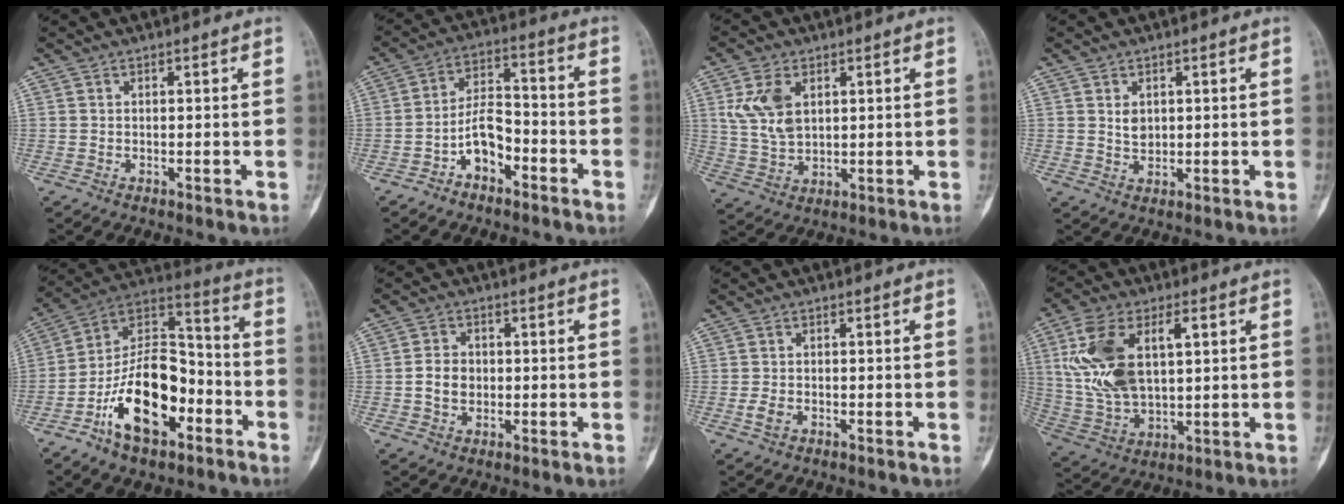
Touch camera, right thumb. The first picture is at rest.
{"total": 8.1, "force": [-4.2, 4.6, 5.2], "torque": [-0.079, 0.049, -0.077]}
{"total": 8.6, "force": [2.8, 5.4, 6.0], "torque": [-0.111, -0.007, 0.063]}
{"total": 2.8, "force": [0.8, 2.0, 1.7], "torque": [-0.020, -0.007, 0.019]}
{"total": 19.6, "force": [-8.1, 10.8, 14.2], "torque": [-0.214, 0.077, -0.139]}
{"total": 4.9, "force": [-0.4, 3.9, 2.9], "torque": [-0.039, 0.007, -0.007]}
{"total": 2.2, "force": [-0.9, 1.4, 1.5], "torque": [-0.036, 0.003, -0.015]}
{"total": 17.2, "force": [4.2, 9.4, 13.8], "torque": [-0.267, -0.001, 0.088]}